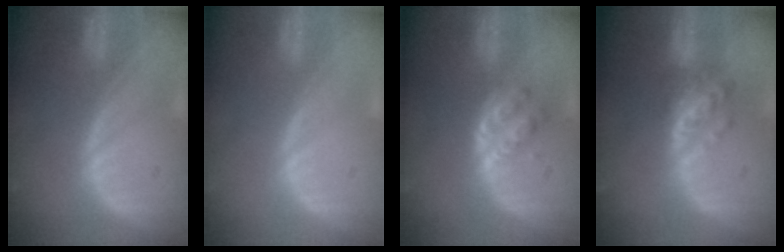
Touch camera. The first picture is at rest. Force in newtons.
{"total": 0.0}
{"total": 4.9, "press": 4.3, "slide": 2.3}
{"total": 5.9, "press": 5.3, "slide": 2.7}